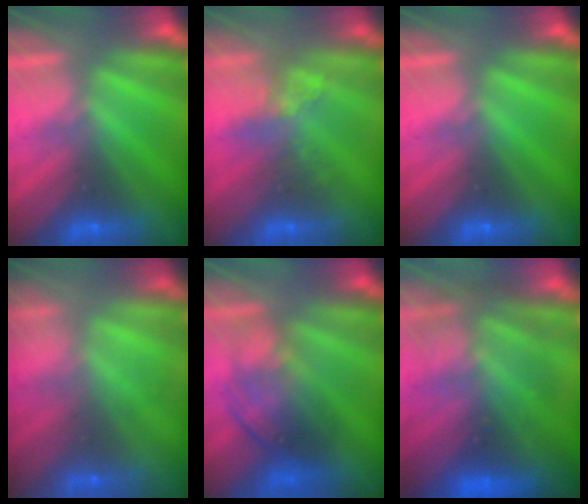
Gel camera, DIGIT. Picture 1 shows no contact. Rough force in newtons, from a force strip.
{"total": 2.5}
{"total": 0.0}
{"total": 7.4}
{"total": 7.2}
{"total": 8.1}